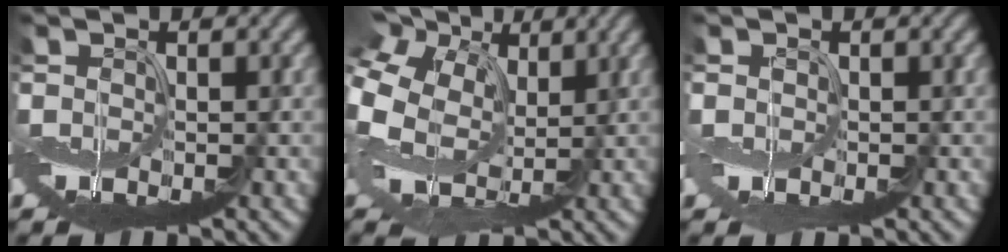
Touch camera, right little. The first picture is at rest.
{"total": 11.0, "force": [3.4, 7.9, 7.0], "torque": [-0.195, 0.029, 0.068]}
{"total": 1.2, "force": [0.2, 1.1, 0.2], "torque": [-0.005, -0.001, 0.004]}